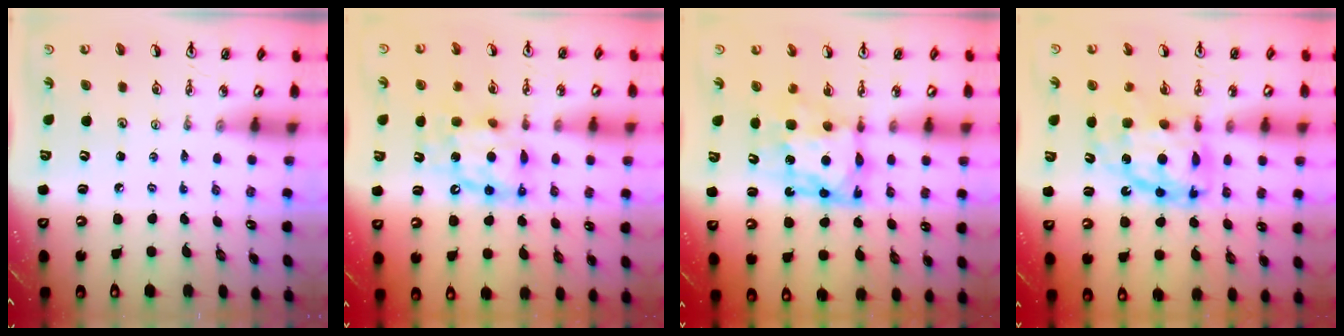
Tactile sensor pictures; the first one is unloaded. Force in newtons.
{"total": 11.2, "press": 11.1, "slide": 1.0}
{"total": 8.1, "press": 8.1, "slide": 0.8}
{"total": 14.9, "press": 14.9, "slide": 1.5}